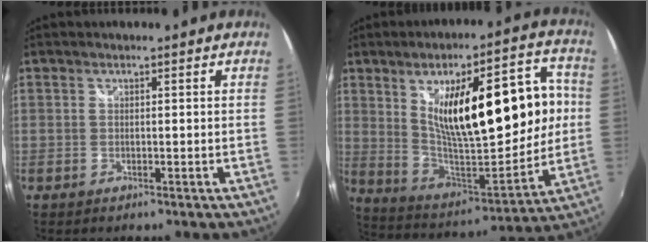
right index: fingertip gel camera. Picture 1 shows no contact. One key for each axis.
{"total": 24.3, "fx": 4.0, "fy": 8.9, "fz": 22.3, "tx": -0.353, "ty": 0.005, "tz": 0.085}